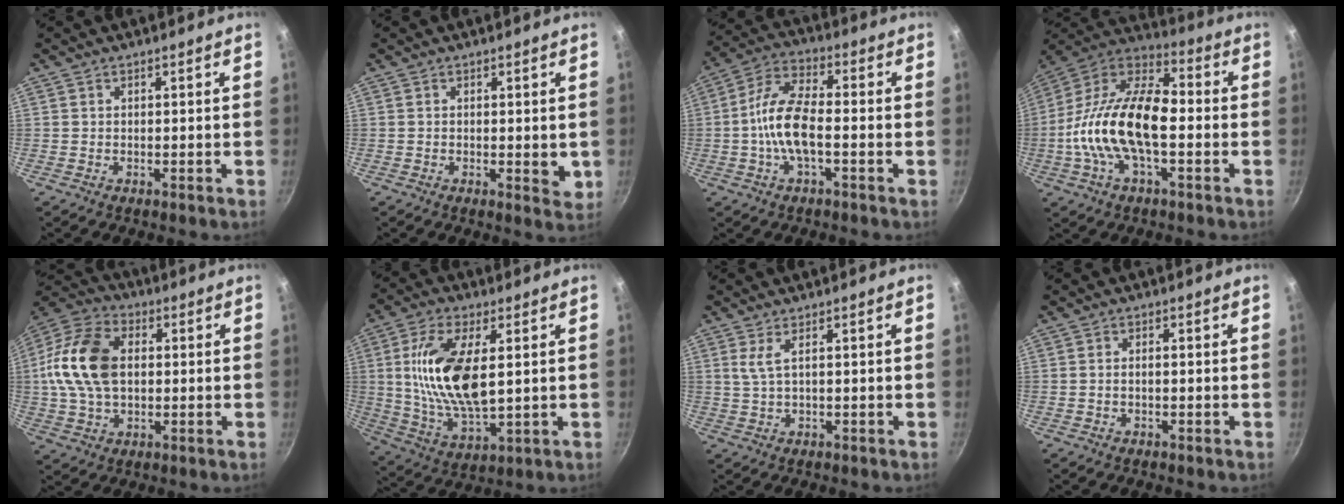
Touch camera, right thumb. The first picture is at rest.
{"total": 3.0, "force": [0.1, 1.3, 2.7], "torque": [-0.034, -0.008, 0.000]}
{"total": 10.5, "force": [-1.9, 4.2, 9.5], "torque": [-0.183, 0.031, -0.052]}
{"total": 20.3, "force": [-2.8, 10.1, 17.4], "torque": [-0.307, 0.043, -0.071]}
{"total": 16.5, "force": [1.3, 11.0, 12.2], "torque": [-0.224, 0.025, 0.010]}
{"total": 16.6, "force": [2.8, 7.4, 14.6], "torque": [-0.277, -0.010, 0.057]}
{"total": 2.5, "force": [0.6, 0.4, 2.4], "torque": [-0.055, -0.001, 0.016]}
{"total": 1.0, "force": [-0.4, 0.3, 0.9], "torque": [-0.023, 0.009, -0.009]}